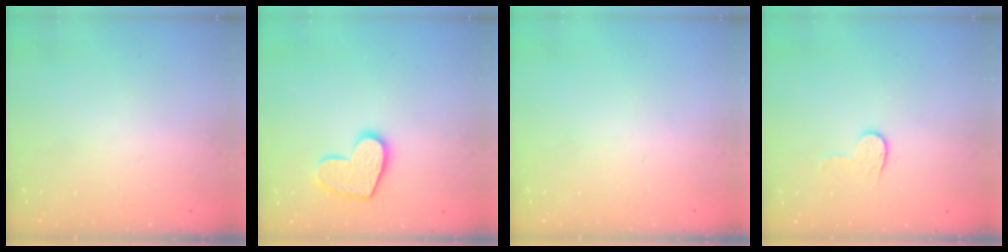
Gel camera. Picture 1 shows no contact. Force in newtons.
{"total": 12.1, "press": 12.0, "slide": 0.8}
{"total": 0.0}
{"total": 4.5, "press": 4.5, "slide": 0.5}